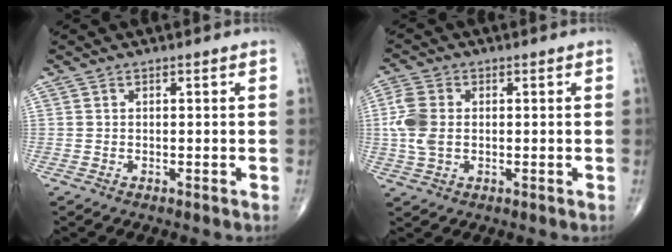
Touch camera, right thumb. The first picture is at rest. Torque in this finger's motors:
{"motor_torque": [1.36, 1.00, 0.97, 0.19, 0.09]}